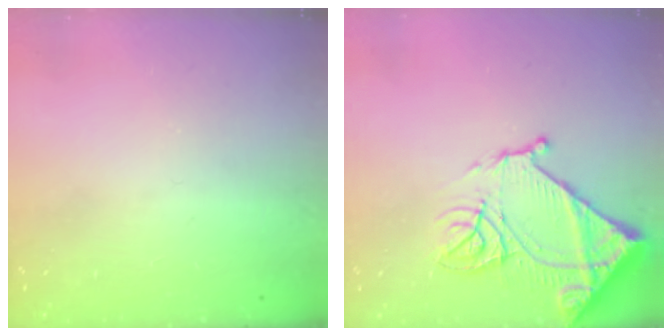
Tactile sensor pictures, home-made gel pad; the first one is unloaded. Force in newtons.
{"total": 17.7, "press": 17.6, "slide": 1.9}